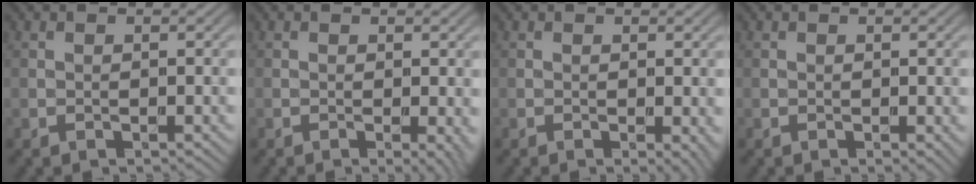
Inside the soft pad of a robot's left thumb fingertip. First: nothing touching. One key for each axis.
{"total": 2.1, "fx": -0.3, "fy": 0.5, "fz": 2.0, "tx": -0.030, "ty": -0.008, "tz": -0.004}
{"total": 1.7, "fx": -0.2, "fy": 0.7, "fz": 1.6, "tx": -0.017, "ty": -0.008, "tz": -0.002}
{"total": 0.9, "fx": 0.0, "fy": 0.4, "fz": 0.8, "tx": -0.008, "ty": -0.005, "tz": 0.000}